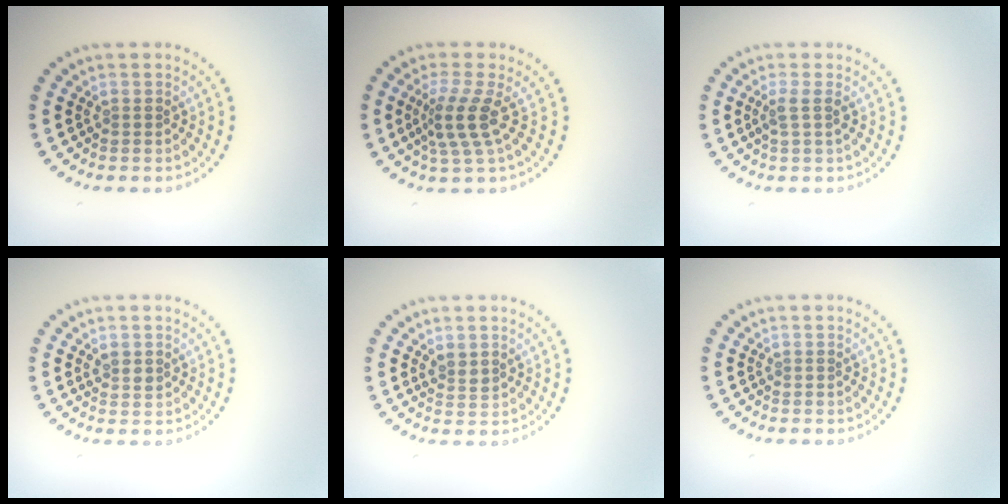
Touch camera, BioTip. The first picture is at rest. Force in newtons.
{"total": 3.3, "press": 2.4, "slide": 2.3}
{"total": 1.4, "press": 1.2, "slide": 0.9}
{"total": 1.1, "press": 1.1, "slide": 0.3}
{"total": 1.5, "press": 1.4, "slide": 0.6}
{"total": 0.0}